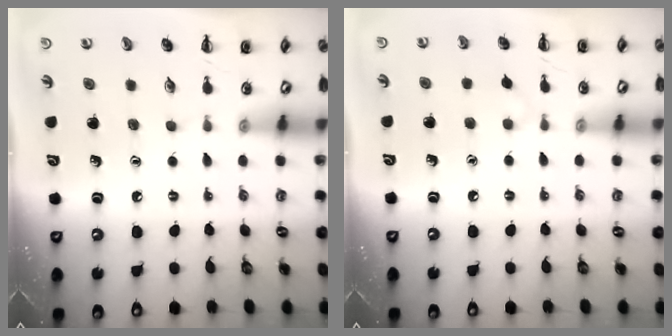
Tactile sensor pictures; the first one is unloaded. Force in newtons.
{"total": 3.1, "press": 2.9, "slide": 1.3}